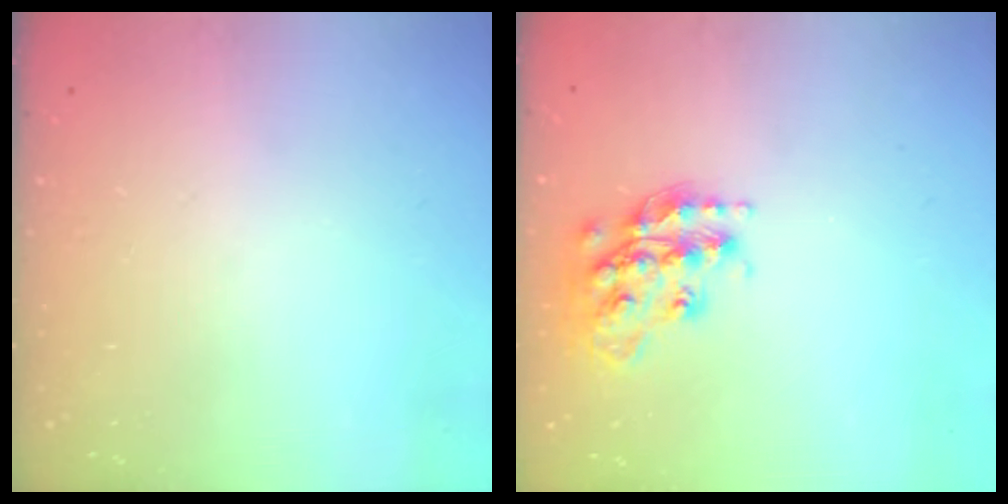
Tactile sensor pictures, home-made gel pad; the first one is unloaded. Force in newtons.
{"total": 17.3, "press": 17.3, "slide": 1.2}